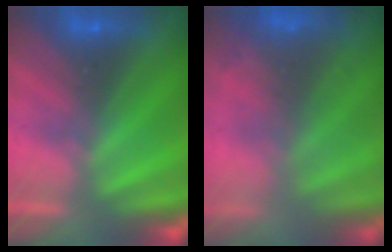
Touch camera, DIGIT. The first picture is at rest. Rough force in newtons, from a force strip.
{"total": 7.8}